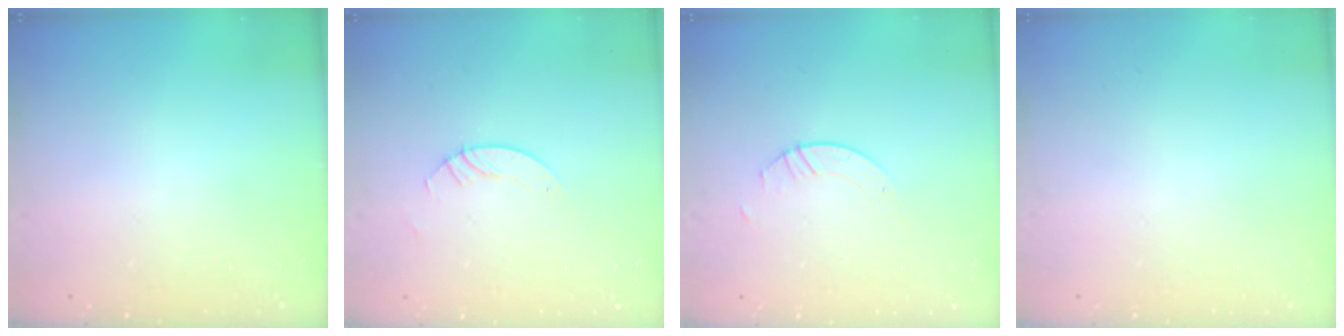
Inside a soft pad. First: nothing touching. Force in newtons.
{"total": 2.1, "press": 2.1, "slide": 0.2}
{"total": 2.1, "press": 2.1, "slide": 0.1}
{"total": 0.0}